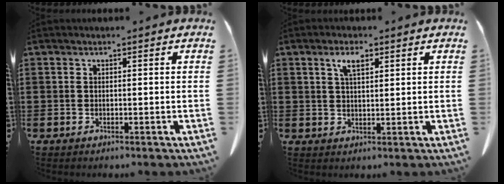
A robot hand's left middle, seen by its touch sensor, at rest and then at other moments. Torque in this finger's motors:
{"motor_torque": [1.22, 0.91, 0.27, 0.07]}